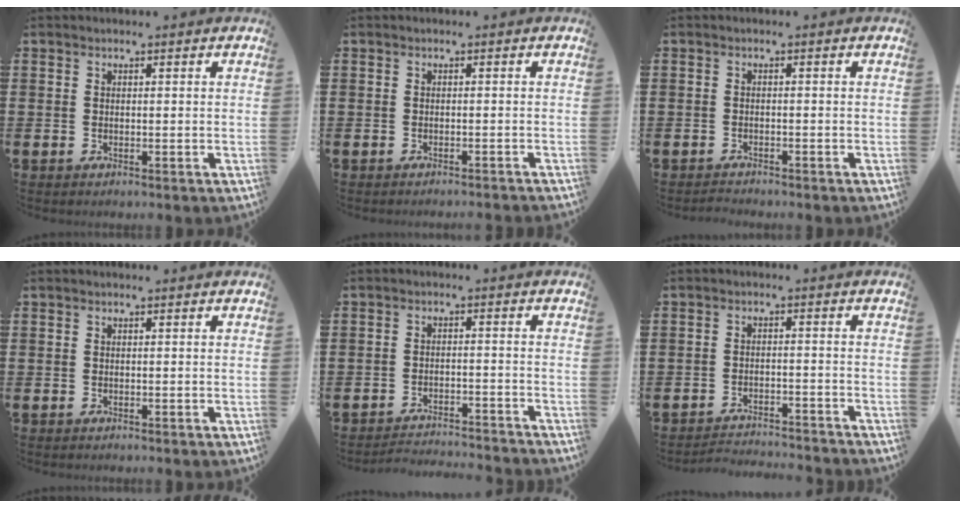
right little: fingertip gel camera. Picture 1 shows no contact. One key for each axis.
{"total": 0.7, "fx": -0.6, "fy": -0.2, "fz": 0.1, "tx": -0.001, "ty": 0.000, "tz": -0.013}
{"total": 0.9, "fx": -0.9, "fy": 0.0, "fz": 0.0, "tx": -0.003, "ty": -0.001, "tz": -0.017}
{"total": 0.0}
{"total": 2.6, "fx": -2.6, "fy": -0.1, "fz": 0.0, "tx": -0.004, "ty": 0.003, "tz": -0.056}
{"total": 2.5, "fx": -2.5, "fy": -0.1, "fz": -0.1, "tx": -0.004, "ty": 0.004, "tz": -0.055}